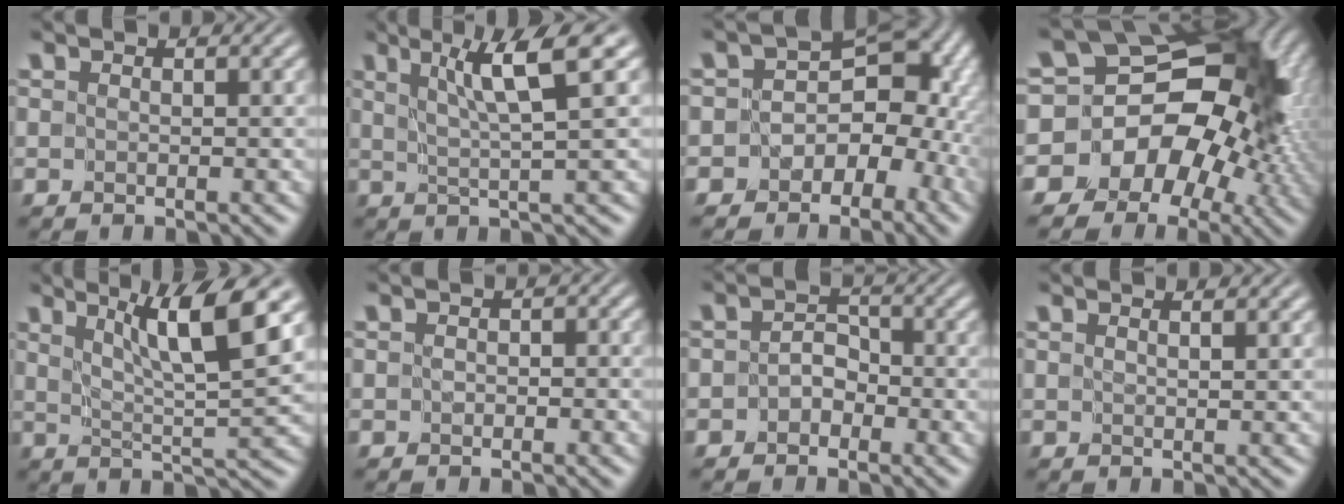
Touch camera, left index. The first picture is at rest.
{"total": 5.2, "force": [2.3, 0.2, 4.6], "torque": [-0.076, 0.005, 0.041]}
{"total": 9.1, "force": [-3.2, 7.5, 3.9], "torque": [0.030, 0.029, -0.084]}
{"total": 13.4, "force": [-2.9, 10.2, 8.3], "torque": [-0.086, 0.012, -0.061]}
{"total": 7.8, "force": [3.9, 0.8, 6.8], "torque": [-0.097, 0.006, 0.069]}
{"total": 0.7, "force": [-0.4, 0.5, 0.0], "torque": [0.004, -0.002, -0.007]}
{"total": 1.7, "force": [-0.9, 1.3, 0.7], "torque": [-0.006, 0.009, -0.019]}
{"total": 0.6, "force": [0.6, -0.3, 0.1], "torque": [-0.005, -0.001, 0.008]}